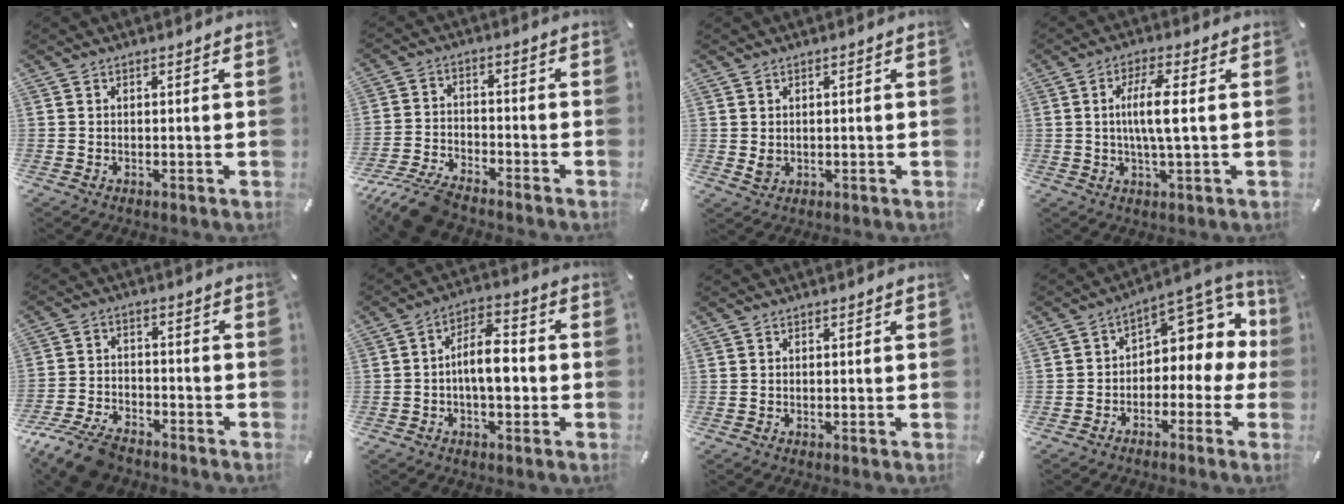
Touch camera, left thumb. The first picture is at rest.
{"total": 10.3, "force": [-8.9, 2.7, 4.3], "torque": [-0.090, 0.037, -0.175]}
{"total": 1.8, "force": [0.0, 1.6, 0.9], "torque": [-0.017, 0.001, 0.001]}
{"total": 8.1, "force": [0.7, 1.2, 8.0], "torque": [-0.156, -0.002, 0.005]}
{"total": 10.2, "force": [-8.2, 3.9, 4.6], "torque": [-0.091, 0.040, -0.156]}
{"total": 9.8, "force": [-1.9, 4.8, 8.3], "torque": [-0.143, 0.015, -0.032]}
{"total": 0.0}
{"total": 8.6, "force": [3.3, 6.0, 5.1], "torque": [-0.070, -0.029, 0.059]}